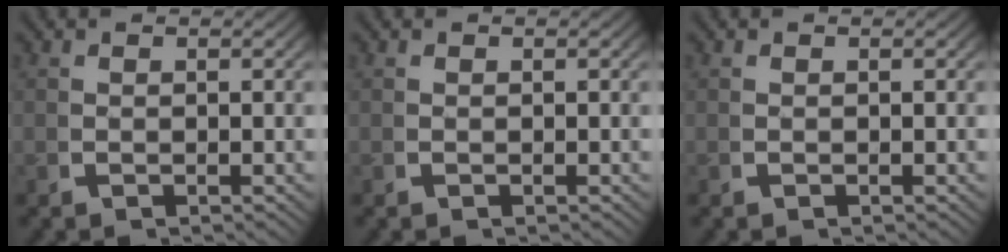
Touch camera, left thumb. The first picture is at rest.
{"total": 0.0}
{"total": 0.0}